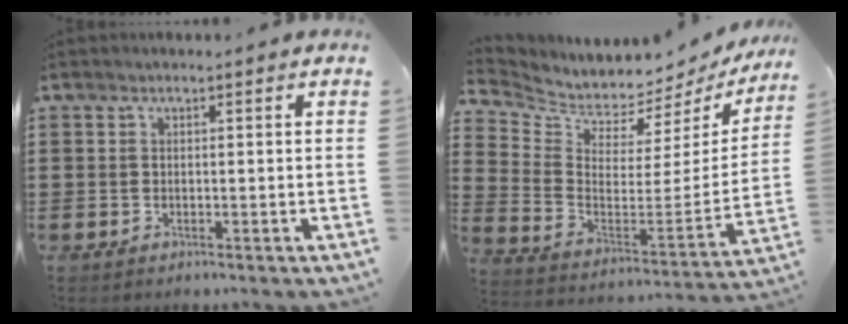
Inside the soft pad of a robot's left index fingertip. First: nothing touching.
{"total": 4.7, "force": [4.6, 0.6, 0.1], "torque": [-0.039, -0.060, 0.074]}